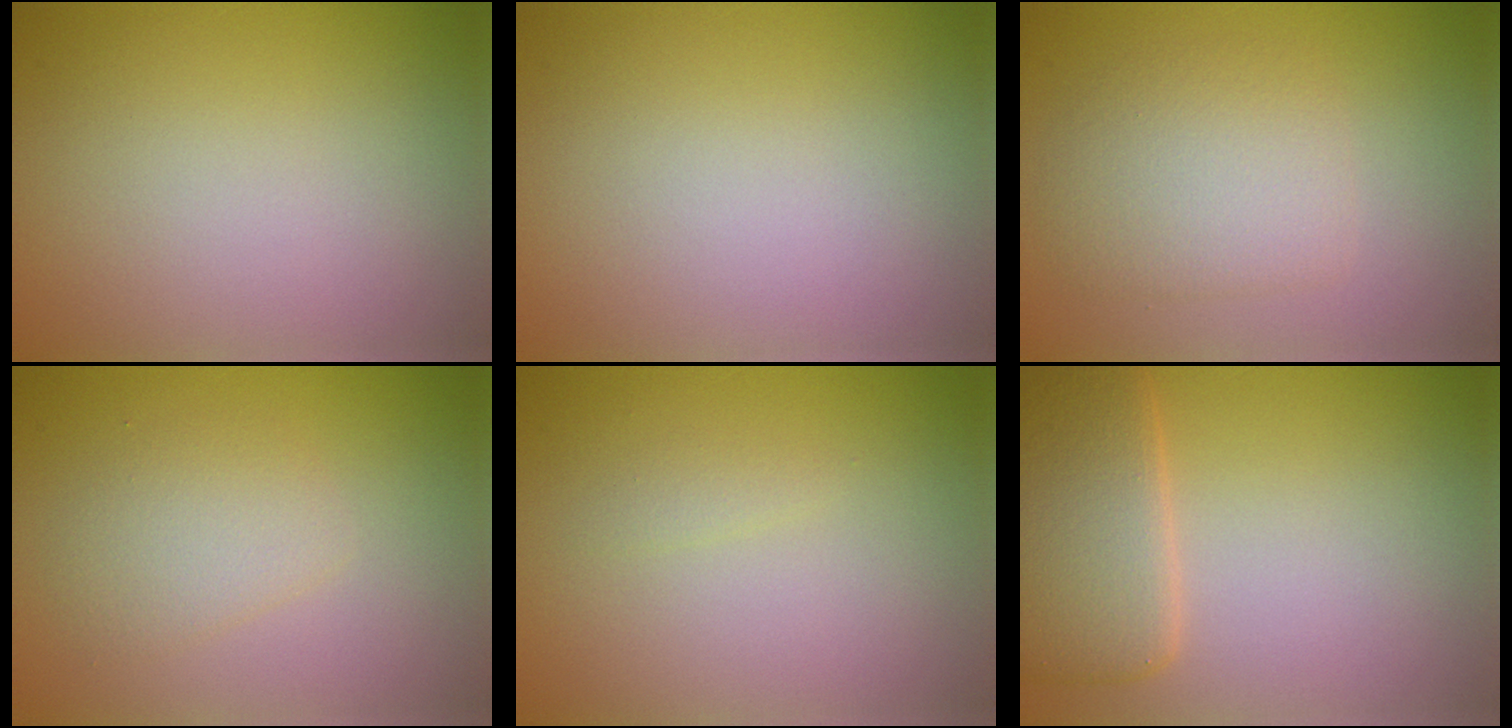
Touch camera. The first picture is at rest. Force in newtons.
{"total": 0.0}
{"total": 3.7, "press": 3.7, "slide": 0.3}
{"total": 2.3, "press": 2.3, "slide": 0.0}
{"total": 0.7, "press": 0.7, "slide": 0.0}
{"total": 5.4, "press": 5.4, "slide": 0.1}